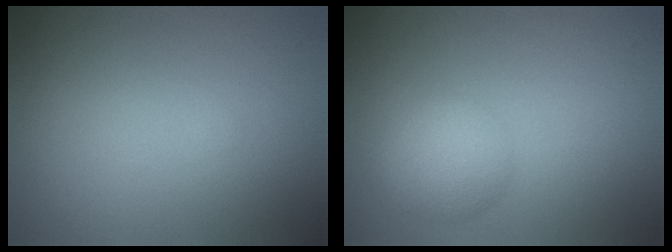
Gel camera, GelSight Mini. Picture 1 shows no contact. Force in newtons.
{"total": 3.3, "press": 3.3, "slide": 0.0}